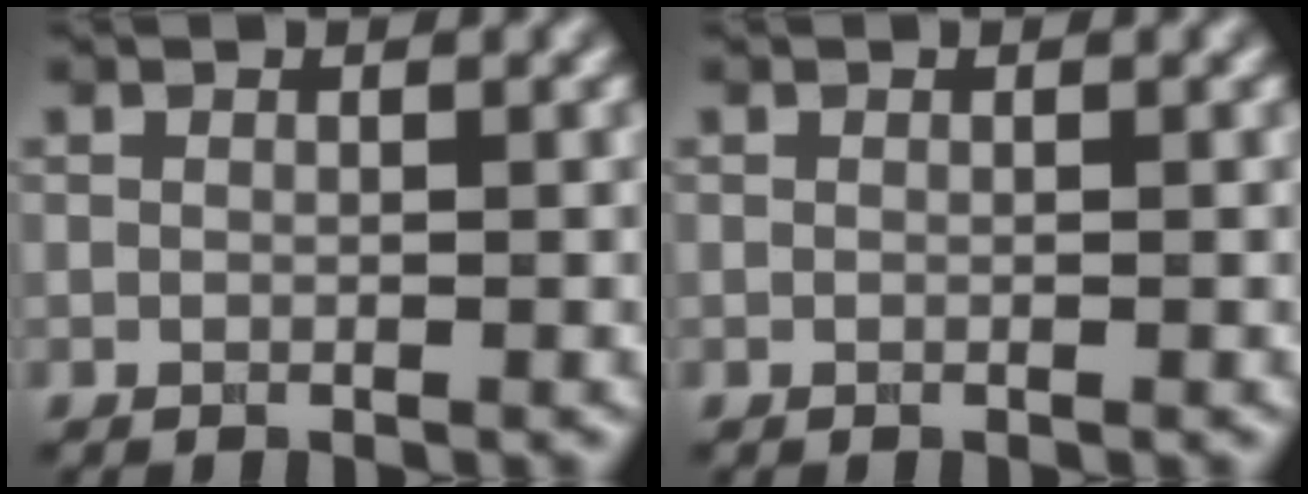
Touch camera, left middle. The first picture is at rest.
{"total": 0.0}